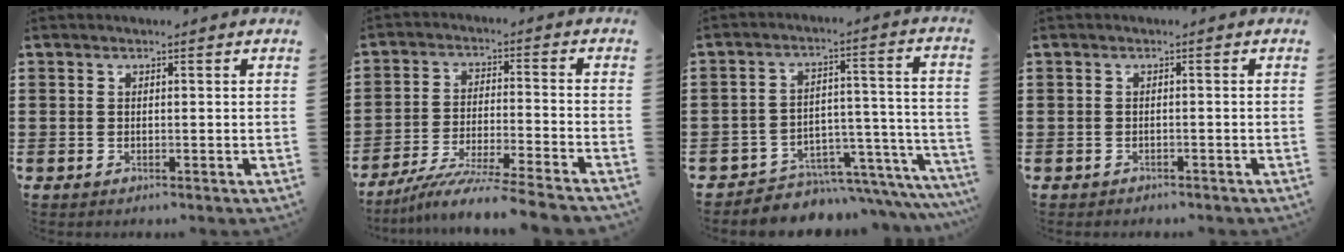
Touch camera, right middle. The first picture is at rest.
{"total": 7.5, "force": [-6.7, -0.8, 3.2], "torque": [-0.059, -0.011, -0.129]}
{"total": 4.2, "force": [-3.7, 1.9, 0.7], "torque": [-0.016, 0.006, -0.072]}
{"total": 0.0}